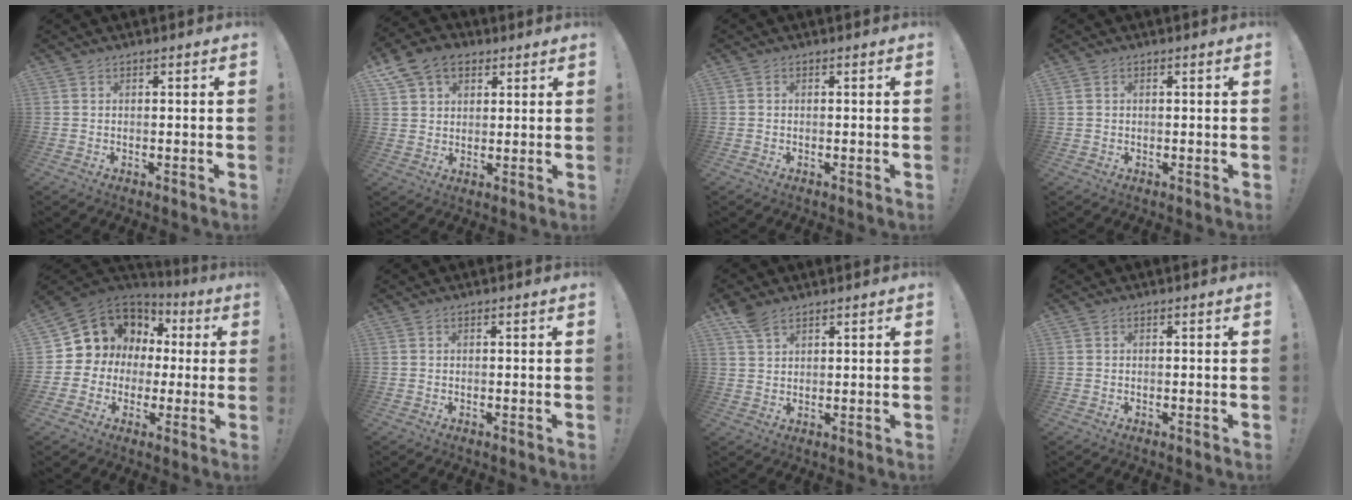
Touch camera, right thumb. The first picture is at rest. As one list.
[{"total": 10.4, "force": [5.7, 7.4, 4.5], "torque": [-0.078, -0.020, 0.114]}, {"total": 0.0}, {"total": 1.2, "force": [0.4, 1.0, 0.3], "torque": [-0.007, 0.004, 0.008]}, {"total": 8.8, "force": [2.3, 8.2, 2.5], "torque": [-0.035, -0.025, 0.058]}, {"total": 0.0}, {"total": 5.6, "force": [4.1, 2.8, 2.5], "torque": [-0.039, -0.014, 0.080]}, {"total": 0.0}]